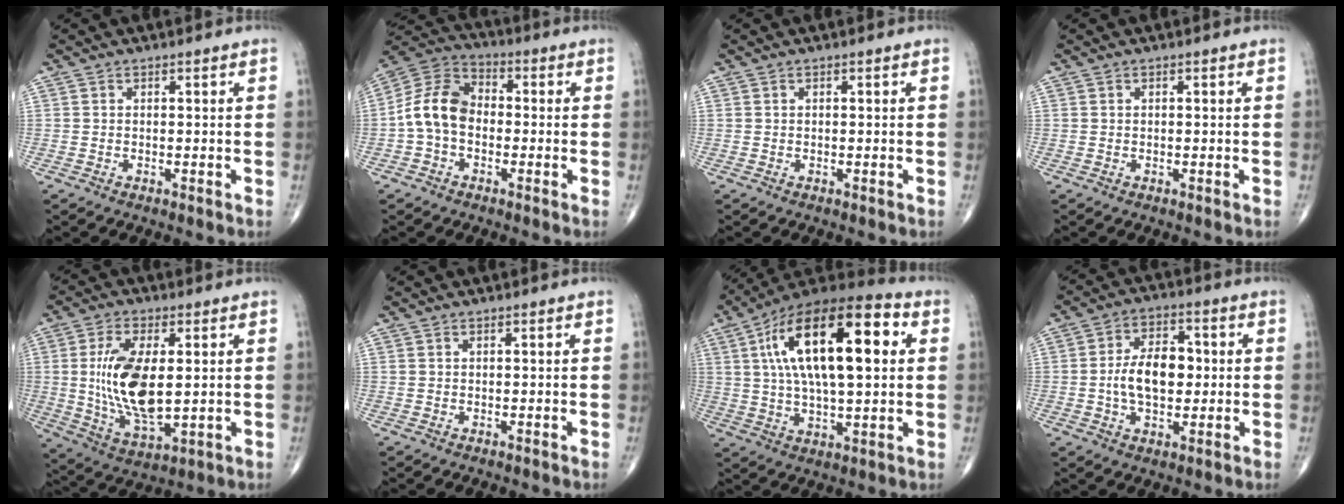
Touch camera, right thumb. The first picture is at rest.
{"total": 10.3, "force": [-1.5, 7.3, 7.1], "torque": [-0.124, 0.034, -0.045]}
{"total": 0.0}
{"total": 0.0}
{"total": 15.0, "force": [1.2, 6.9, 13.3], "torque": [-0.254, -0.020, 0.032]}
{"total": 0.0}
{"total": 24.6, "force": [5.9, 10.0, 21.7], "torque": [-0.367, 0.016, 0.090]}
{"total": 10.4, "force": [-0.2, 6.3, 8.3], "torque": [-0.129, 0.014, -0.007]}